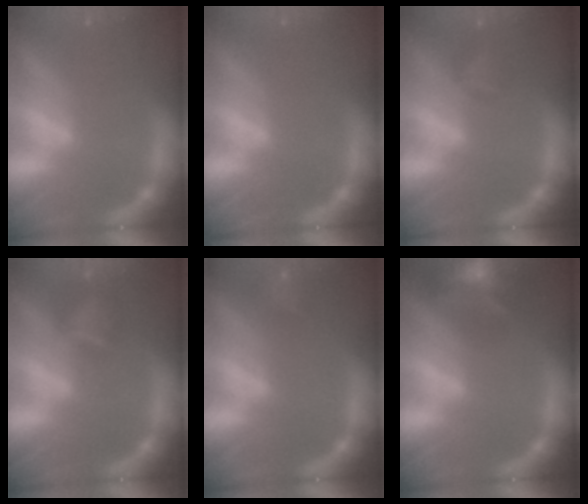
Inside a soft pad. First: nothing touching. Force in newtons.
{"total": 0.0}
{"total": 1.9}
{"total": 2.9}
{"total": 2.9}
{"total": 9.5}